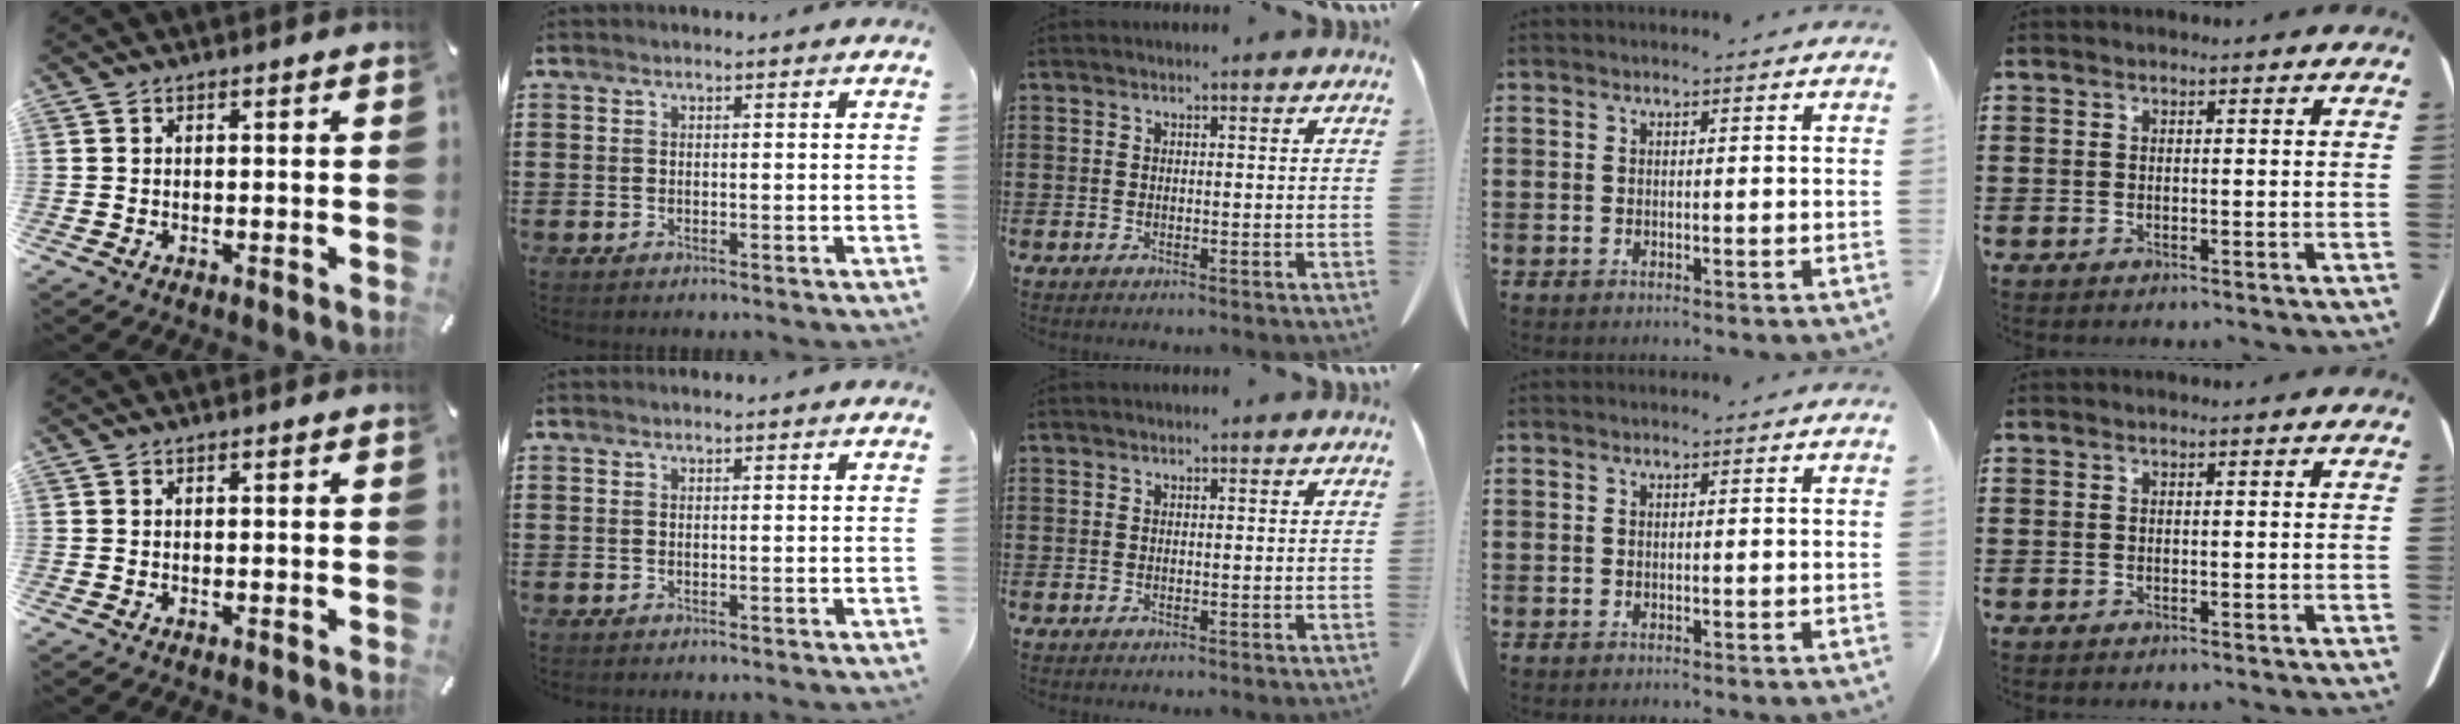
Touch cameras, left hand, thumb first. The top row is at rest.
{}